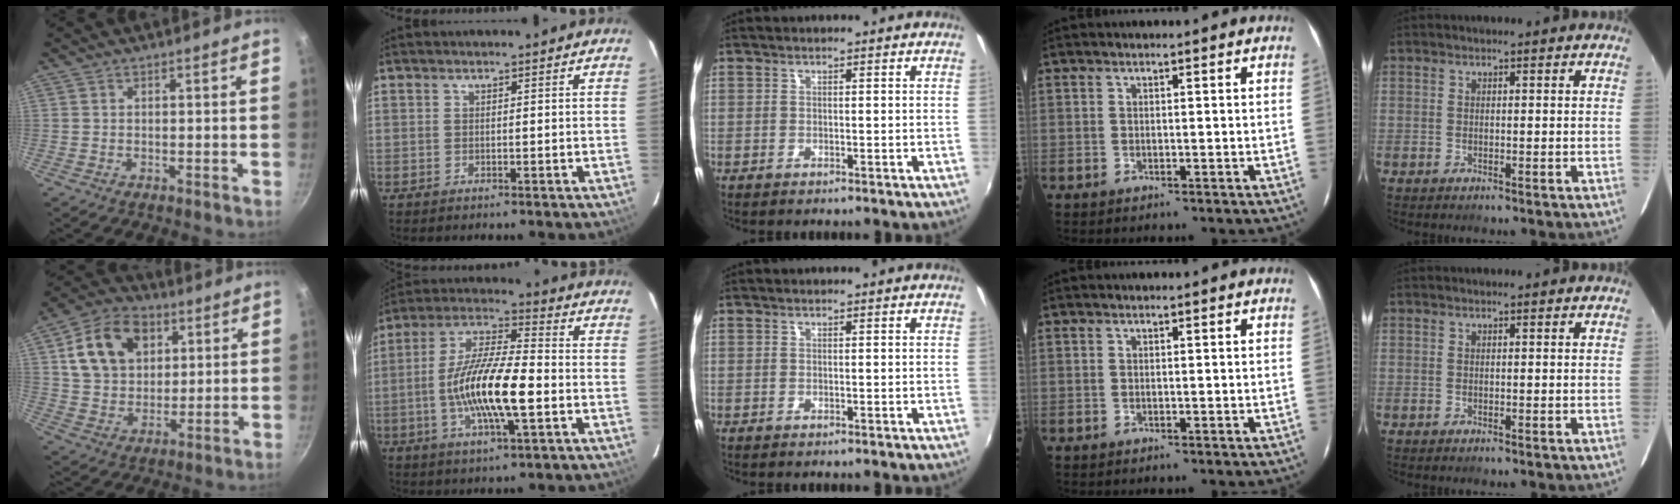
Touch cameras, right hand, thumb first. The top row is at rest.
{"thumb": {"total": 15.5, "force": [5.2, 11.5, 9.0], "torque": [-0.137, -0.002, 0.086]}, "index": {"total": 15.6, "force": [-3.5, 3.6, 14.8], "torque": [-0.286, -0.002, -0.070]}}